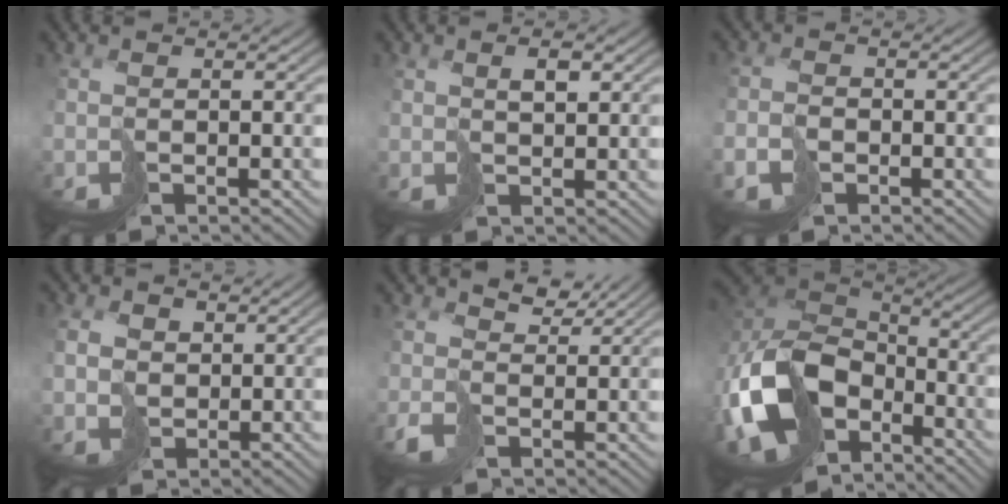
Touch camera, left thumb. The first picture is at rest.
{"total": 2.0, "force": [1.4, 0.6, 1.2], "torque": [-0.020, 0.002, 0.030]}
{"total": 2.1, "force": [-1.2, 1.4, 1.0], "torque": [-0.024, -0.003, -0.025]}
{"total": 3.3, "force": [1.3, 2.8, 1.3], "torque": [-0.040, 0.004, 0.028]}
{"total": 3.8, "force": [1.2, 2.5, 2.6], "torque": [-0.069, -0.004, 0.020]}
{"total": 15.7, "force": [-6.0, 10.7, 9.8], "torque": [-0.256, -0.028, -0.118]}